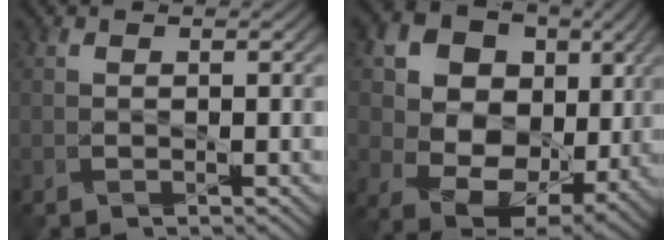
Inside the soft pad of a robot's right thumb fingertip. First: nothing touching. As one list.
[{"total": 13.9, "force": [3.4, 11.4, 7.2], "torque": [-0.190, 0.007, 0.082]}]